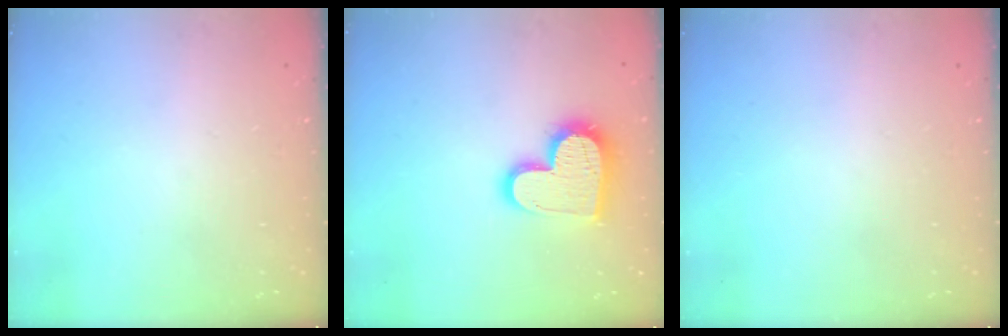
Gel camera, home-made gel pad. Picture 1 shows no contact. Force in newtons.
{"total": 16.1, "press": 16.0, "slide": 1.2}
{"total": 0.0}